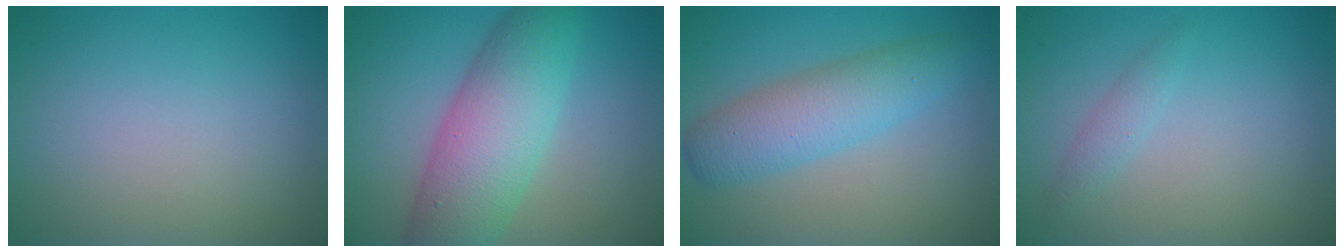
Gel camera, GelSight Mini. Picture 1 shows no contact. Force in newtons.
{"total": 8.3, "press": 8.3, "slide": 0.1}
{"total": 5.0, "press": 5.0, "slide": 0.2}
{"total": 1.2, "press": 1.2, "slide": 0.1}